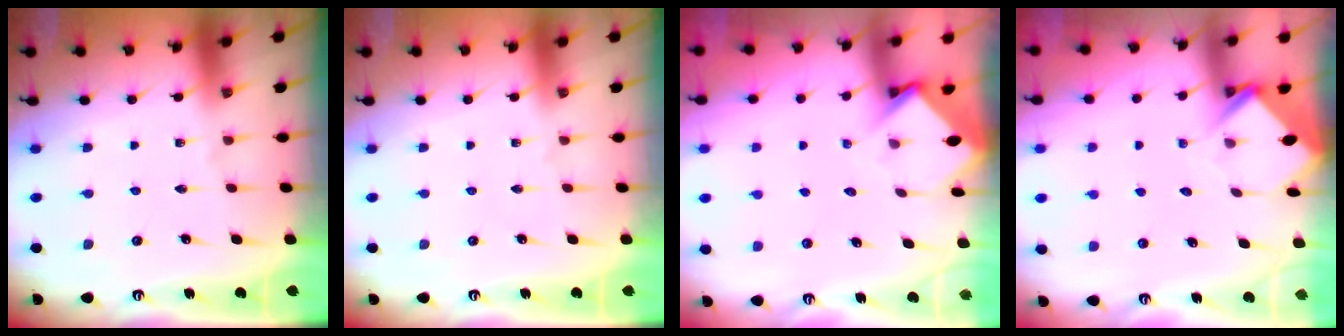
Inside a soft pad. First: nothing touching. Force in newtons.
{"total": 0.0}
{"total": 3.7, "press": 3.7, "slide": 0.3}
{"total": 3.8, "press": 3.8, "slide": 0.2}